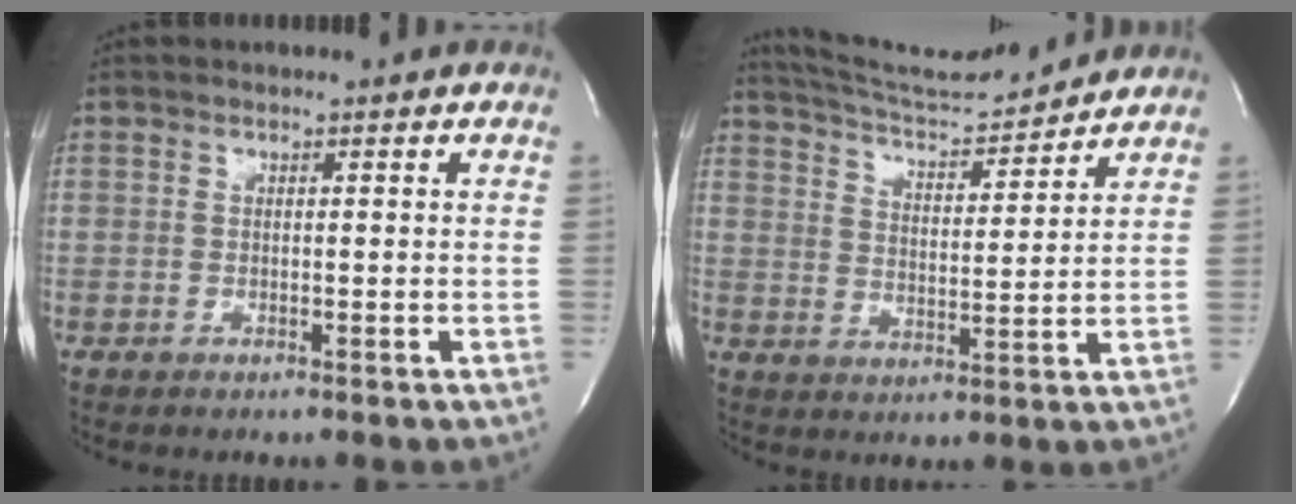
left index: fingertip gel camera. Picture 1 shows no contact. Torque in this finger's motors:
{"motor_torque": [0.29, -0.41, 0.07, 0.03]}